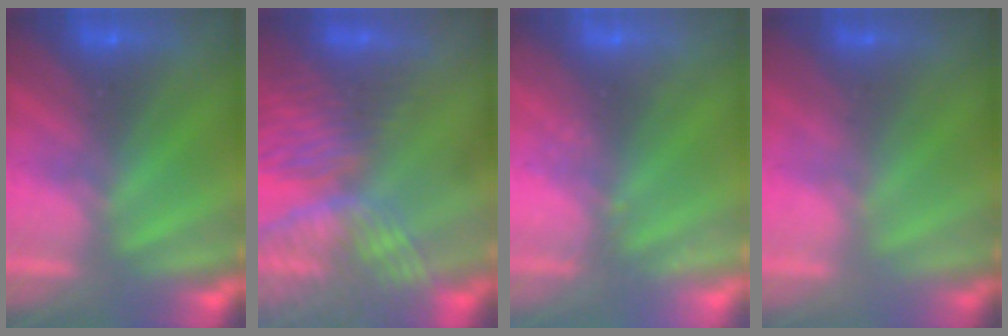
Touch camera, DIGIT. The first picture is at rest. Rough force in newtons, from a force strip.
{"total": 8.3}
{"total": 2.4}
{"total": 2.2}